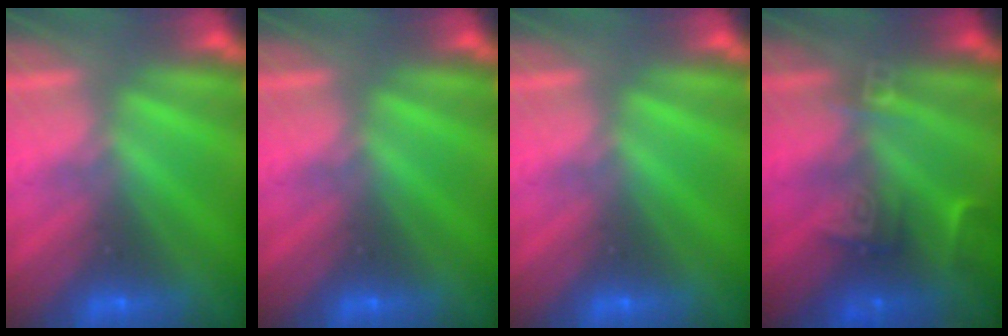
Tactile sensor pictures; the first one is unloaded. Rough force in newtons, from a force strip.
{"total": 0.0}
{"total": 0.0}
{"total": 2.4}